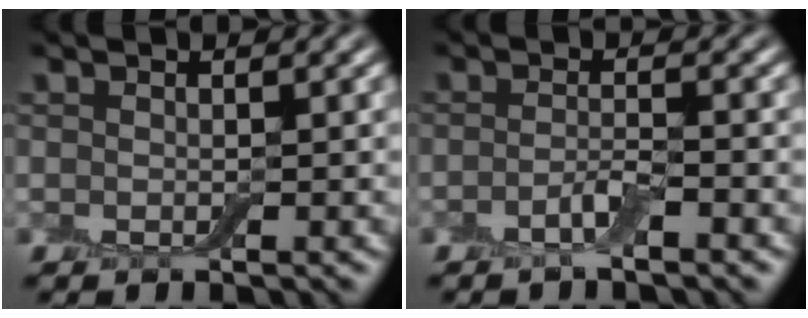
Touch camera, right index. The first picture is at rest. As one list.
[{"total": 1.8, "force": [-1.1, 0.3, 1.4], "torque": [-0.028, 0.002, -0.024]}]